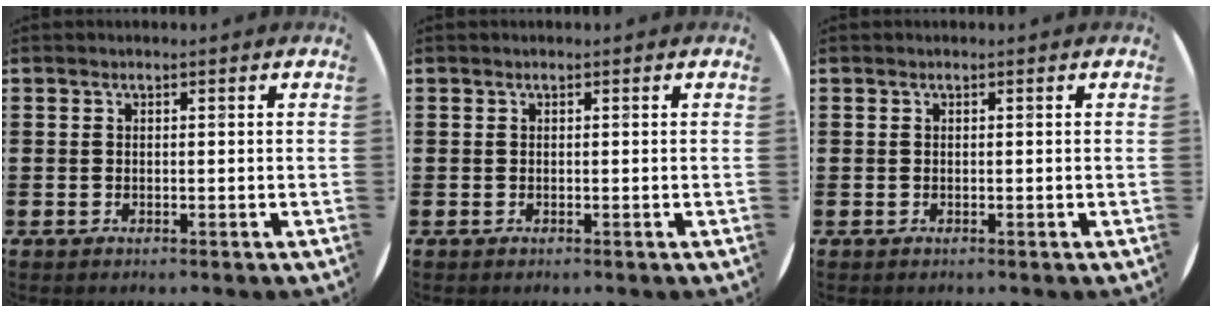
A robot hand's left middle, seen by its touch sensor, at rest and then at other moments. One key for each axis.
{"total": 0.0}
{"total": 0.0}